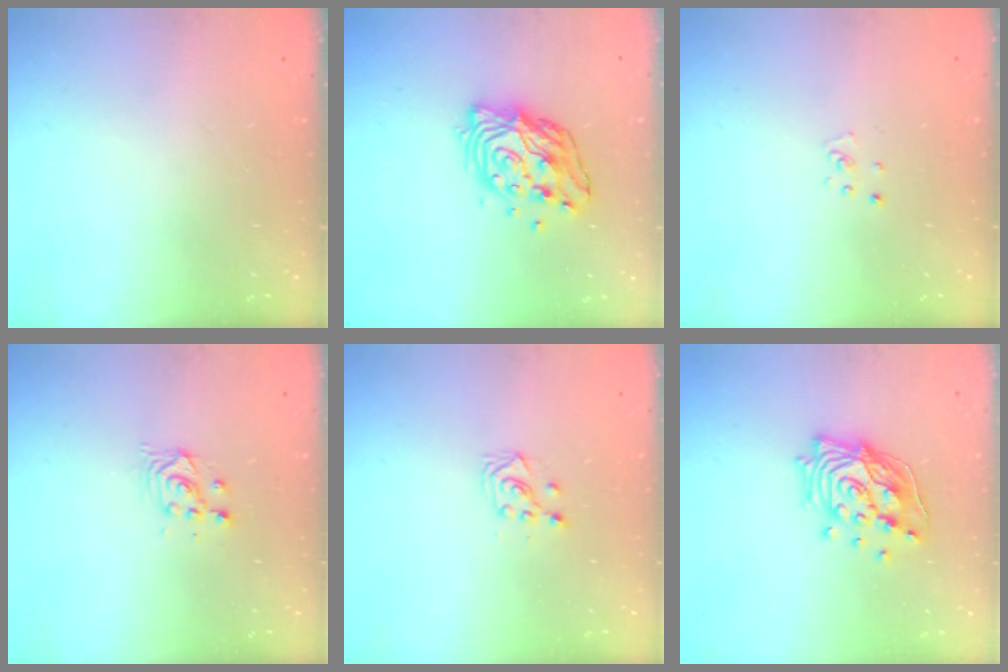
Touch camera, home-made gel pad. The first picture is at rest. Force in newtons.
{"total": 14.0, "press": 13.9, "slide": 1.7}
{"total": 2.6, "press": 2.6, "slide": 0.3}
{"total": 2.9, "press": 2.9, "slide": 0.1}
{"total": 3.4, "press": 3.3, "slide": 0.9}
{"total": 17.0, "press": 16.1, "slide": 5.5}